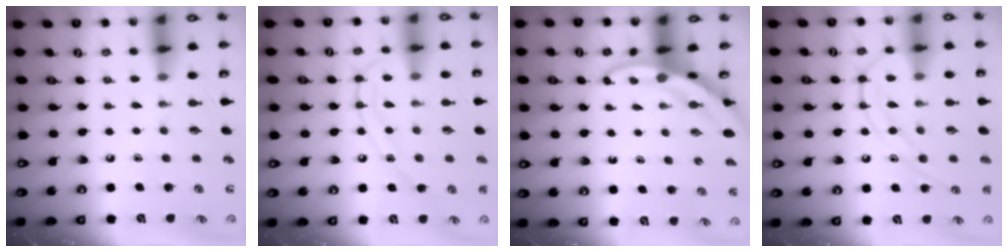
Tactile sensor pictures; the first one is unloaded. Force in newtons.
{"total": 11.0, "press": 11.0, "slide": 1.0}
{"total": 3.3, "press": 3.3, "slide": 0.1}
{"total": 13.0, "press": 12.9, "slide": 1.2}